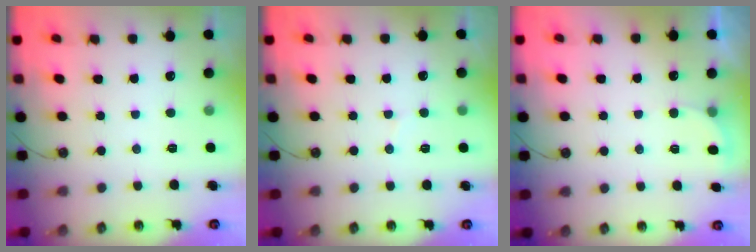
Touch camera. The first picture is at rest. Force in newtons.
{"total": 3.7, "press": 3.6, "slide": 0.3}
{"total": 3.0, "press": 2.8, "slide": 1.0}